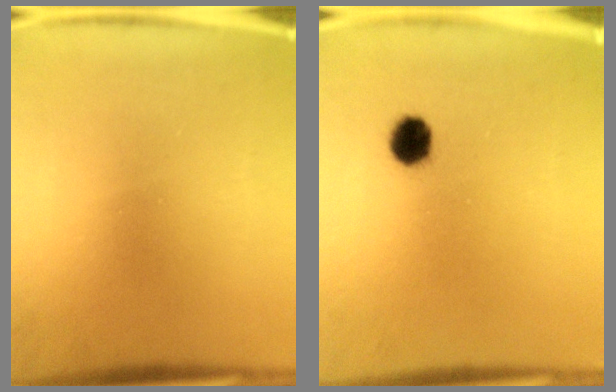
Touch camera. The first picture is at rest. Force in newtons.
{"total": 4.0}